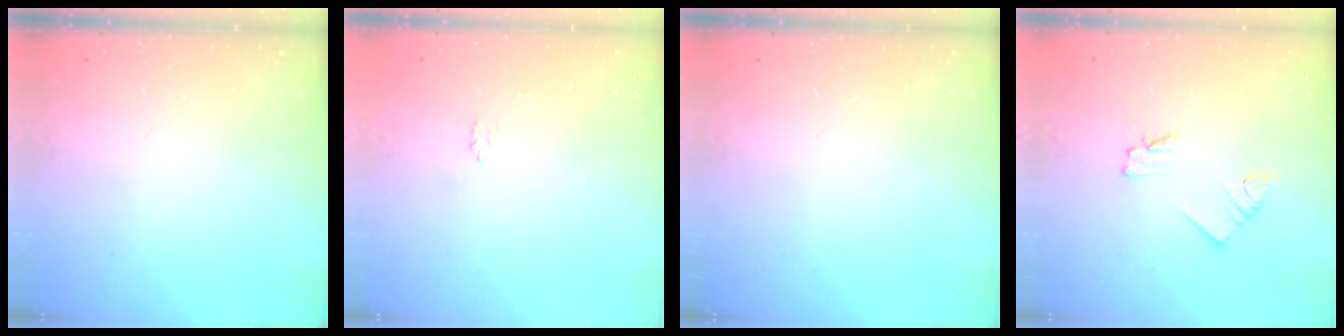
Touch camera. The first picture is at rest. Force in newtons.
{"total": 1.7, "press": 1.7, "slide": 0.3}
{"total": 0.0}
{"total": 1.7, "press": 1.7, "slide": 0.0}